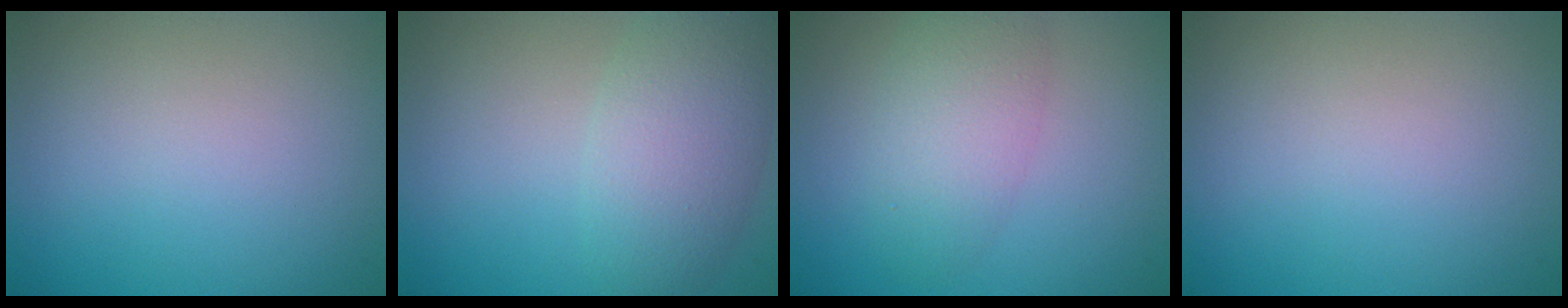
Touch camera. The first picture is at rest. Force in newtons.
{"total": 5.0, "press": 5.0, "slide": 0.0}
{"total": 3.8, "press": 3.8, "slide": 0.2}
{"total": 0.0}